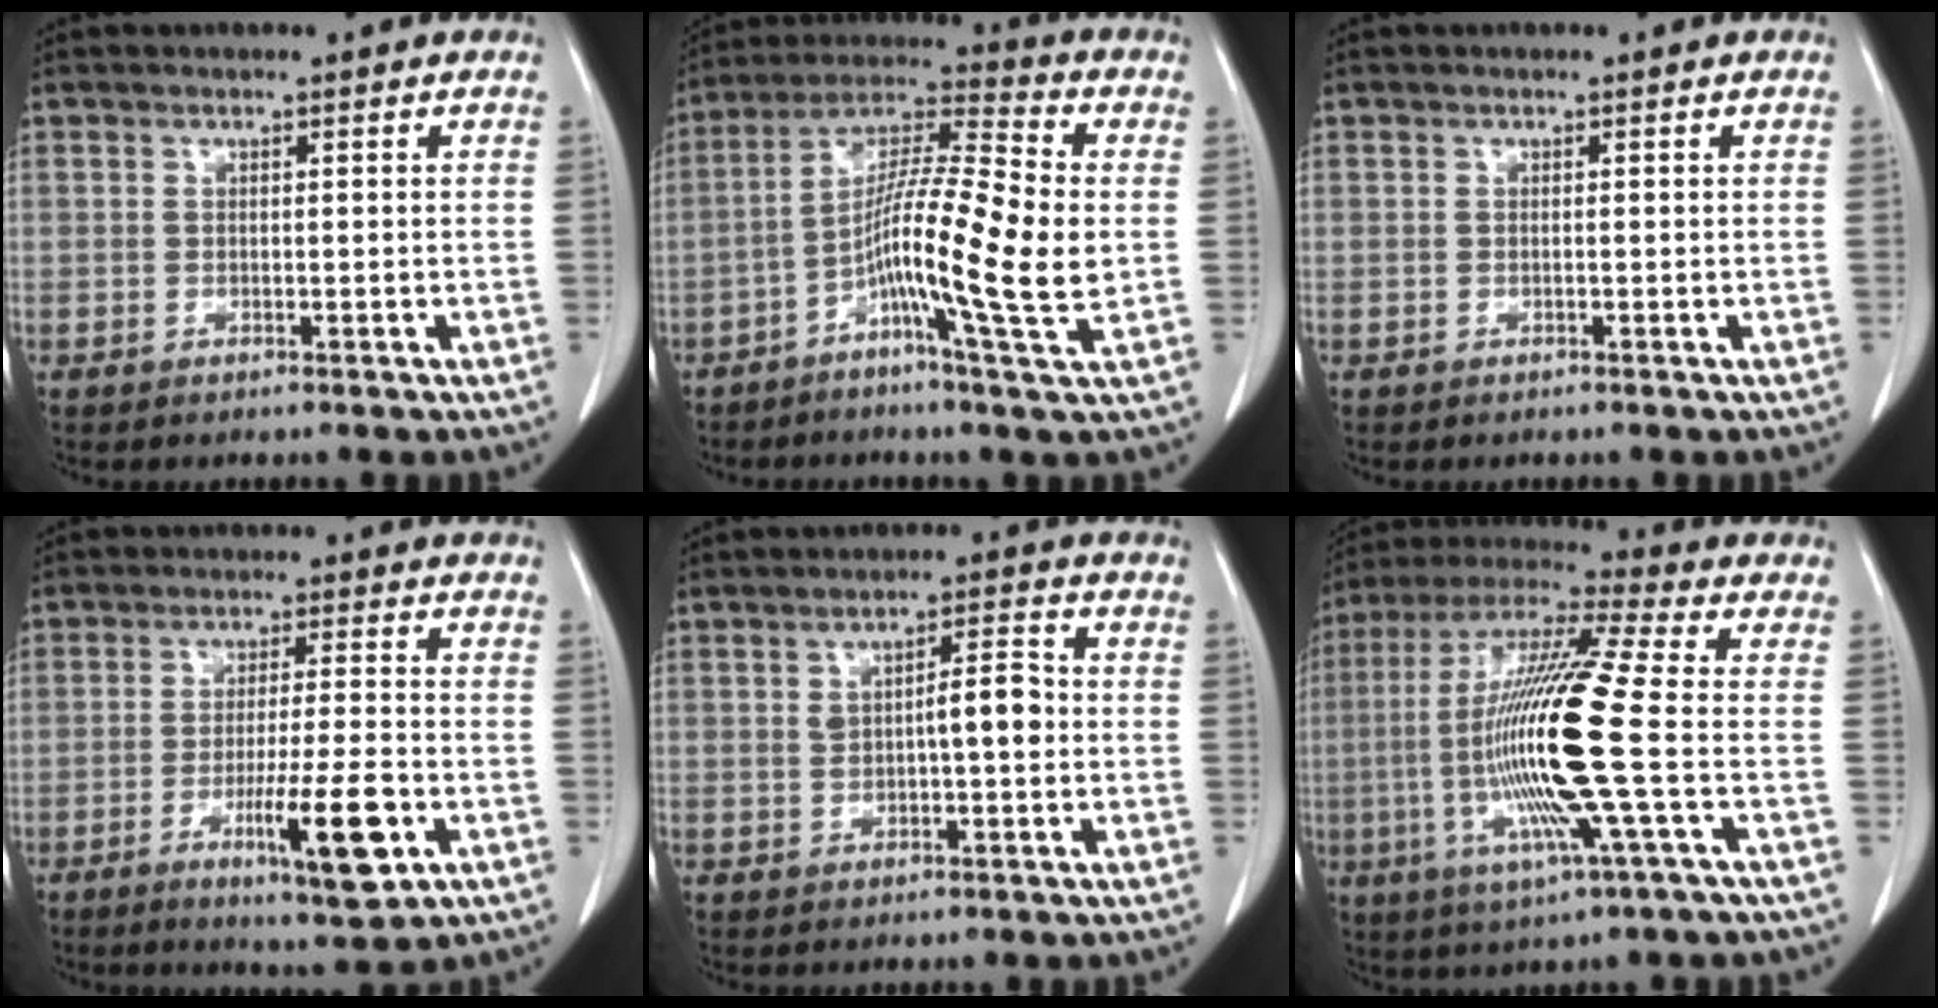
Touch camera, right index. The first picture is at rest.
{"total": 14.8, "force": [-2.3, 0.3, 14.7], "torque": [-0.267, 0.007, -0.053]}
{"total": 0.0}
{"total": 10.1, "force": [-3.9, 0.9, 9.3], "torque": [-0.148, -0.018, -0.059]}
{"total": 5.3, "force": [0.1, 1.4, 5.1], "torque": [-0.084, 0.016, 0.003]}
{"total": 18.7, "force": [-2.8, -0.2, 18.5], "torque": [-0.380, -0.009, -0.065]}